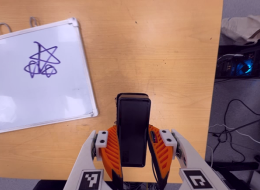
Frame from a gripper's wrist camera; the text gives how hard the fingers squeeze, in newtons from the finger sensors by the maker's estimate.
{"total": 6.8, "left": 4.3, "right": 9.2}